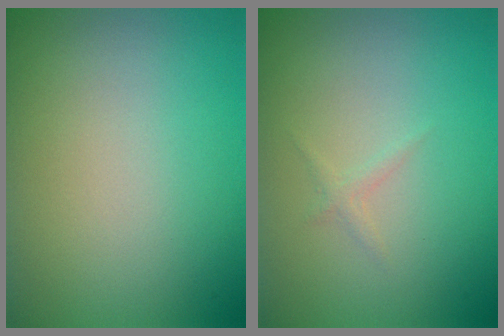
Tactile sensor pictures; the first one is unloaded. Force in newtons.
{"total": 0.7, "press": 0.7, "slide": 0.1}